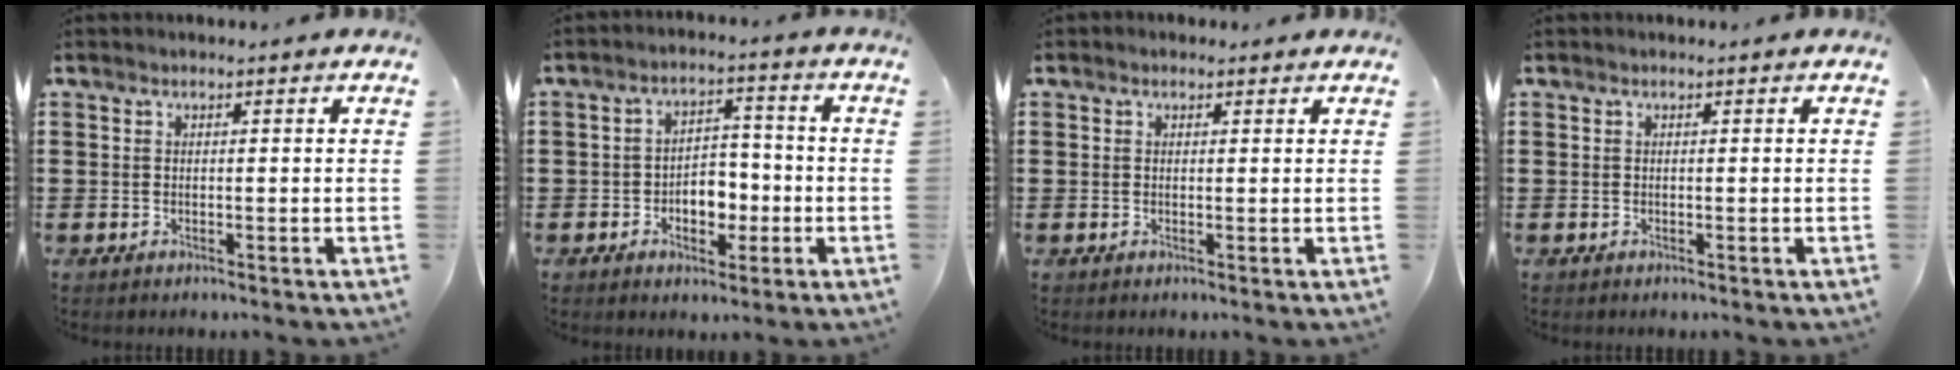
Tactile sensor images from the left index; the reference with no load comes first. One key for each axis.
{"total": 5.0, "fx": -1.7, "fy": 3.4, "fz": 3.2, "tx": -0.054, "ty": 0.007, "tz": -0.036}
{"total": 0.6, "fx": 0.3, "fy": 0.5, "fz": 0.3, "tx": -0.006, "ty": 0.005, "tz": 0.005}
{"total": 0.0}